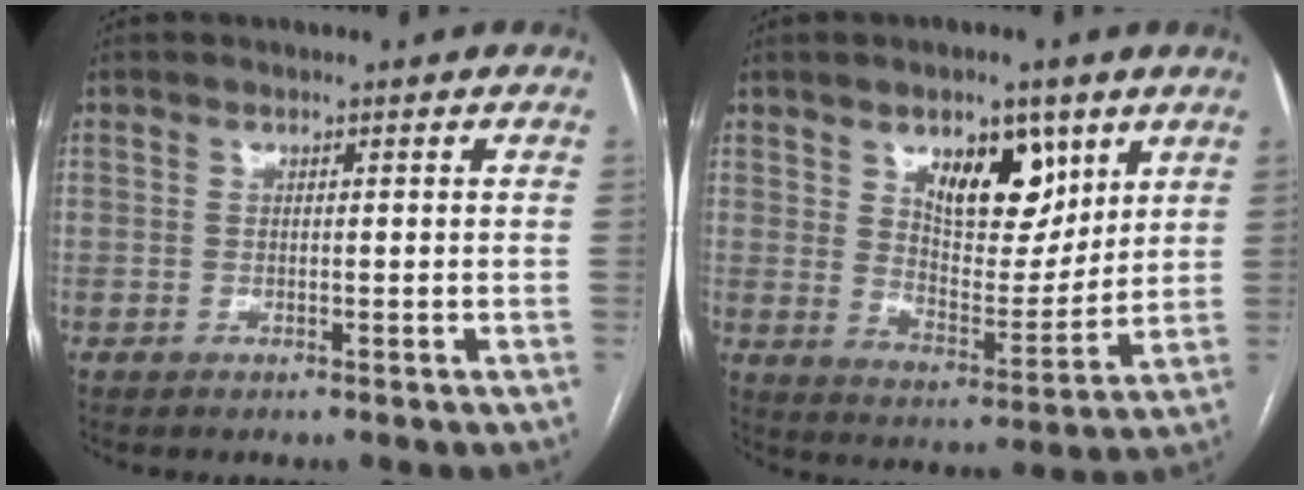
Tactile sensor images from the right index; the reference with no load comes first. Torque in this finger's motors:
{"motor_torque": [0.36, 0.28, 0.34, 0.09]}